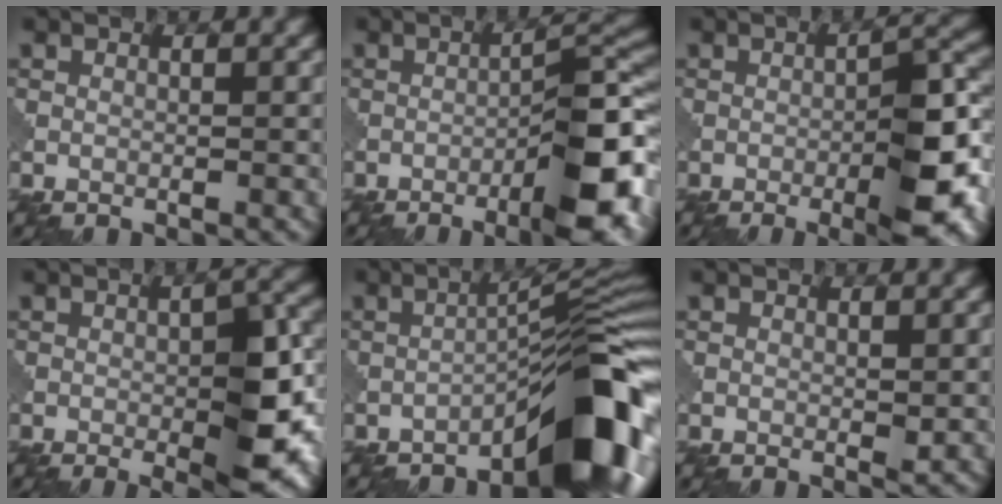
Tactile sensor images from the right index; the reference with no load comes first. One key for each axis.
{"total": 9.2, "fx": -4.6, "fy": 2.0, "fz": 7.7, "tx": -0.106, "ty": 0.011, "tz": -0.065}
{"total": 8.0, "fx": -3.3, "fy": 1.9, "fz": 7.1, "tx": -0.106, "ty": 0.004, "tz": -0.047}
{"total": 8.5, "fx": -2.2, "fy": 2.6, "fz": 7.8, "tx": -0.112, "ty": -0.003, "tz": -0.026}
{"total": 9.7, "fx": -5.9, "fy": 1.7, "fz": 7.5, "tx": -0.093, "ty": 0.026, "tz": -0.088}
{"total": 0.6, "fx": 0.2, "fy": 0.2, "fz": 0.5, "tx": -0.012, "ty": -0.006, "tz": 0.007}